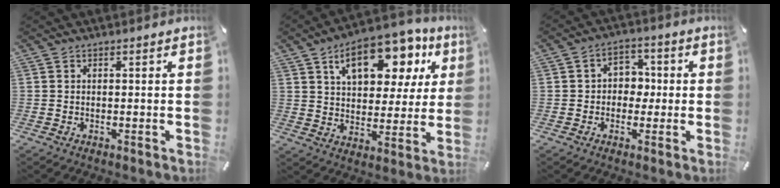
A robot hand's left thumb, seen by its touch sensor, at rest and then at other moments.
{"total": 17.2, "force": [9.1, 9.8, 10.8], "torque": [-0.167, -0.032, 0.154]}
{"total": 5.6, "force": [-0.5, 4.9, 2.6], "torque": [-0.033, 0.010, -0.014]}